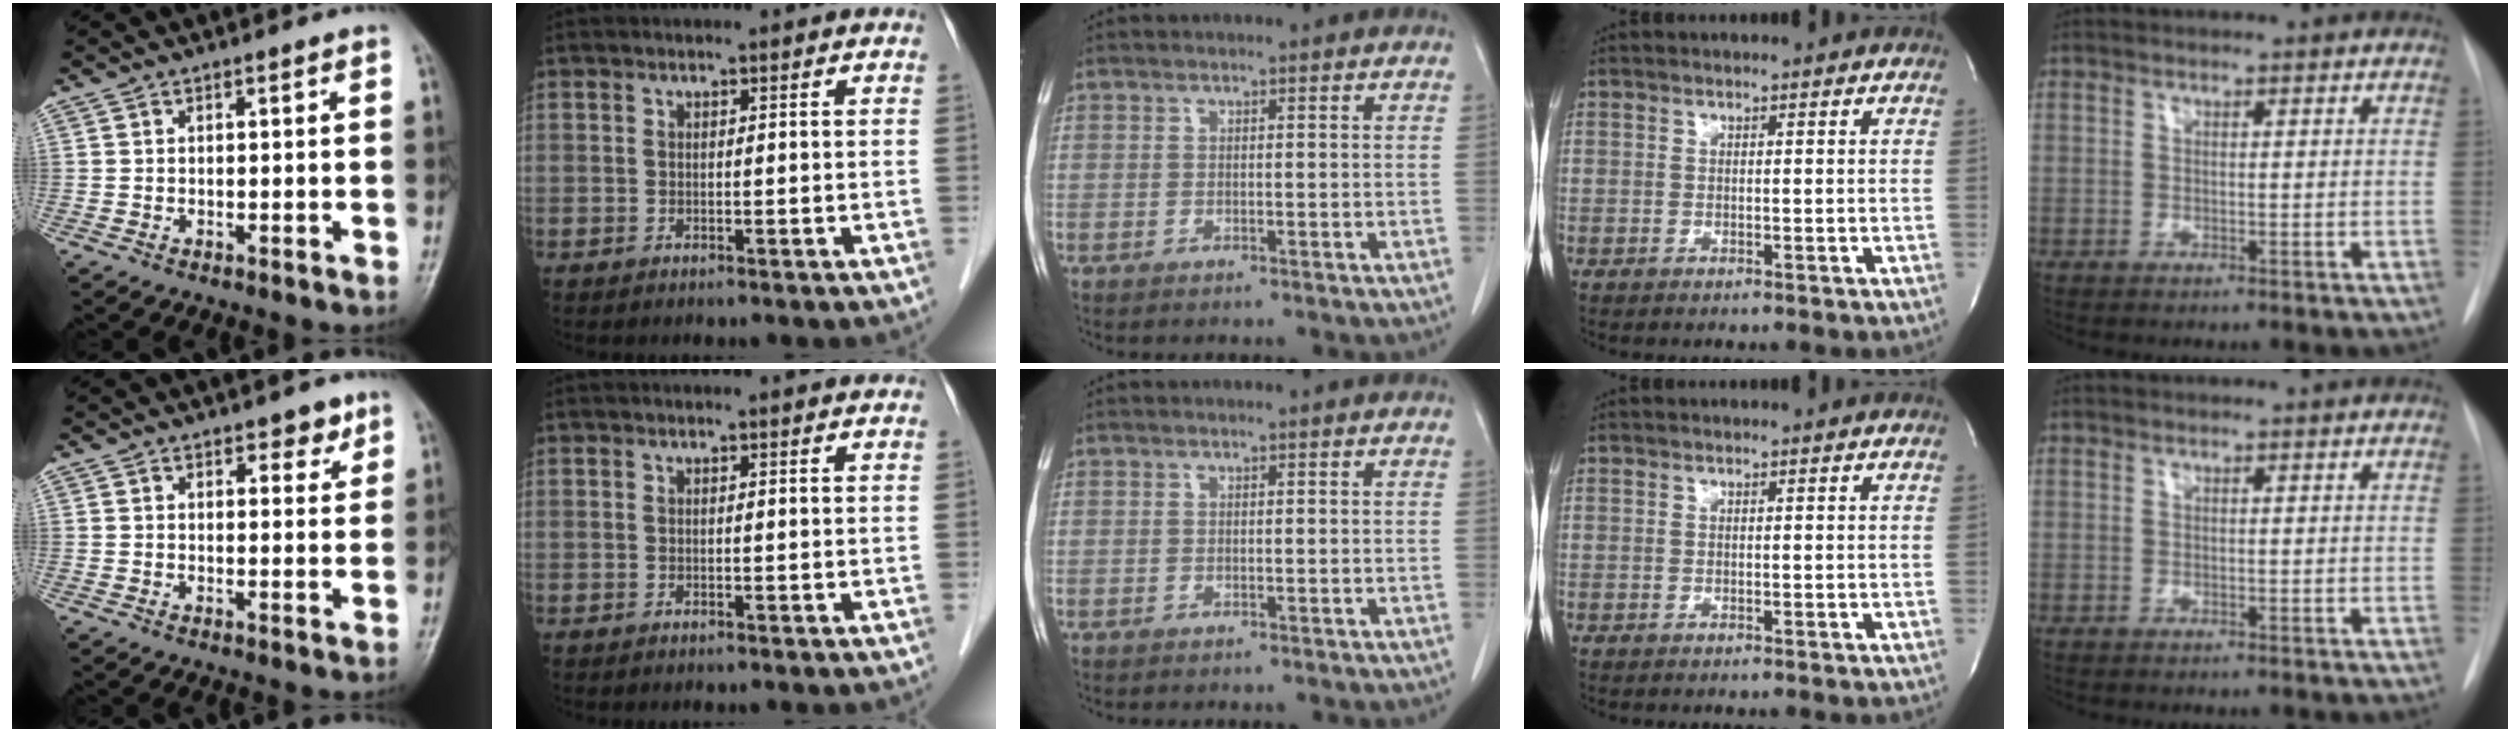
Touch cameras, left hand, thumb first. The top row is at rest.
{"thumb": {"total": 3.4, "force": [2.4, 1.8, 1.8], "torque": [-0.003, -0.013, 0.031]}, "index": {"total": 1.1, "force": [1.1, 0.0, 0.2], "torque": [-0.012, 0.001, 0.007]}}